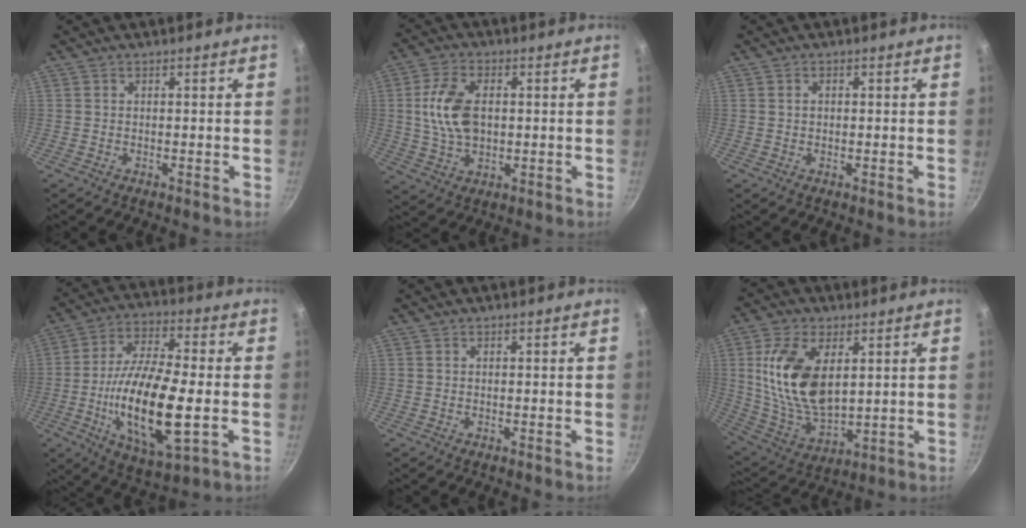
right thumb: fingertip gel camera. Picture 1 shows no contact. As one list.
[{"total": 10.7, "force": [1.1, 6.7, 8.3], "torque": [-0.148, 0.005, 0.020]}, {"total": 1.3, "force": [0.2, 1.0, 0.7], "torque": [-0.010, 0.006, 0.004]}, {"total": 20.0, "force": [-3.6, 7.2, 18.3], "torque": [-0.346, 0.009, -0.069]}, {"total": 0.0}, {"total": 17.3, "force": [4.1, 9.7, 13.7], "torque": [-0.250, -0.023, 0.092]}]